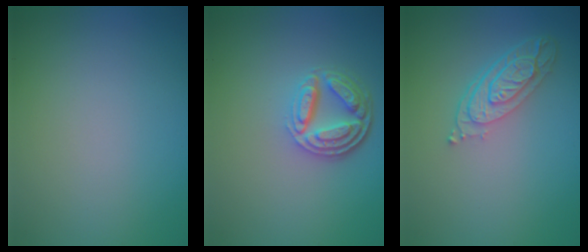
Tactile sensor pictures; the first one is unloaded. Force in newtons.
{"total": 4.6, "press": 3.5, "slide": 3.0}
{"total": 3.8, "press": 2.9, "slide": 2.5}